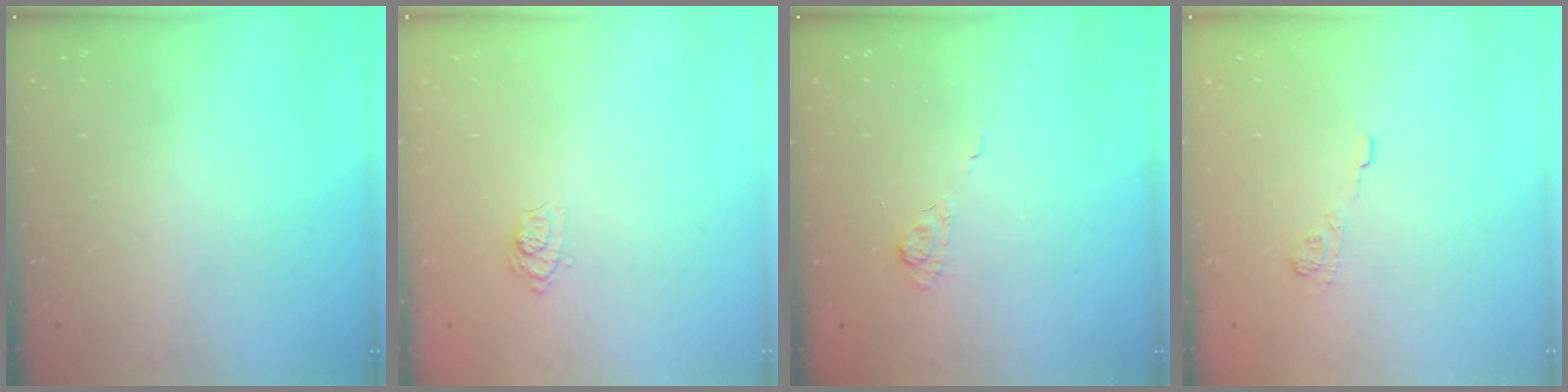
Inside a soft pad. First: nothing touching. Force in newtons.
{"total": 7.8, "press": 7.6, "slide": 1.6}
{"total": 3.7, "press": 3.4, "slide": 1.5}
{"total": 3.8, "press": 3.6, "slide": 1.3}